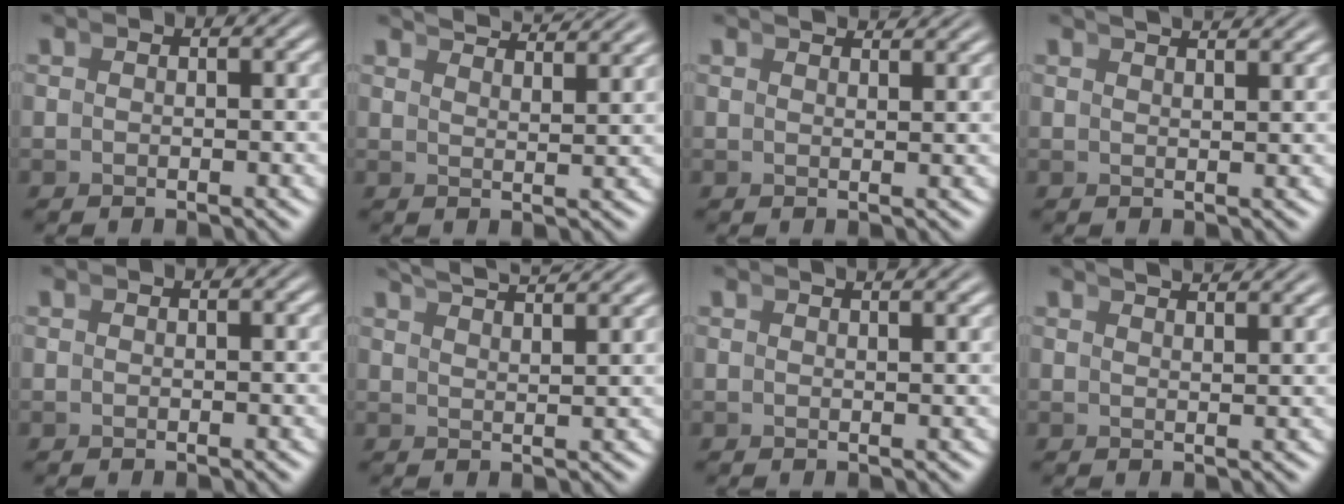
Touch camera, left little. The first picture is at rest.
{"total": 4.6, "force": [4.4, 0.1, 1.4], "torque": [-0.014, 0.010, 0.069]}
{"total": 2.4, "force": [2.4, -0.2, 0.4], "torque": [0.005, 0.007, 0.035]}
{"total": 2.6, "force": [2.5, -0.2, 0.8], "torque": [-0.001, 0.009, 0.037]}
{"total": 0.0}
{"total": 5.0, "force": [4.6, 0.4, 1.8], "torque": [-0.027, 0.010, 0.075]}
{"total": 1.5, "force": [1.4, -0.2, 0.5], "torque": [0.005, 0.007, 0.020]}
{"total": 2.8, "force": [2.6, -0.2, 0.8], "torque": [-0.002, 0.009, 0.040]}